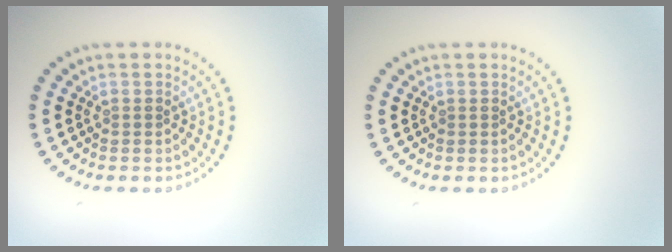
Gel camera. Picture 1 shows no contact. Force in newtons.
{"total": 0.0}